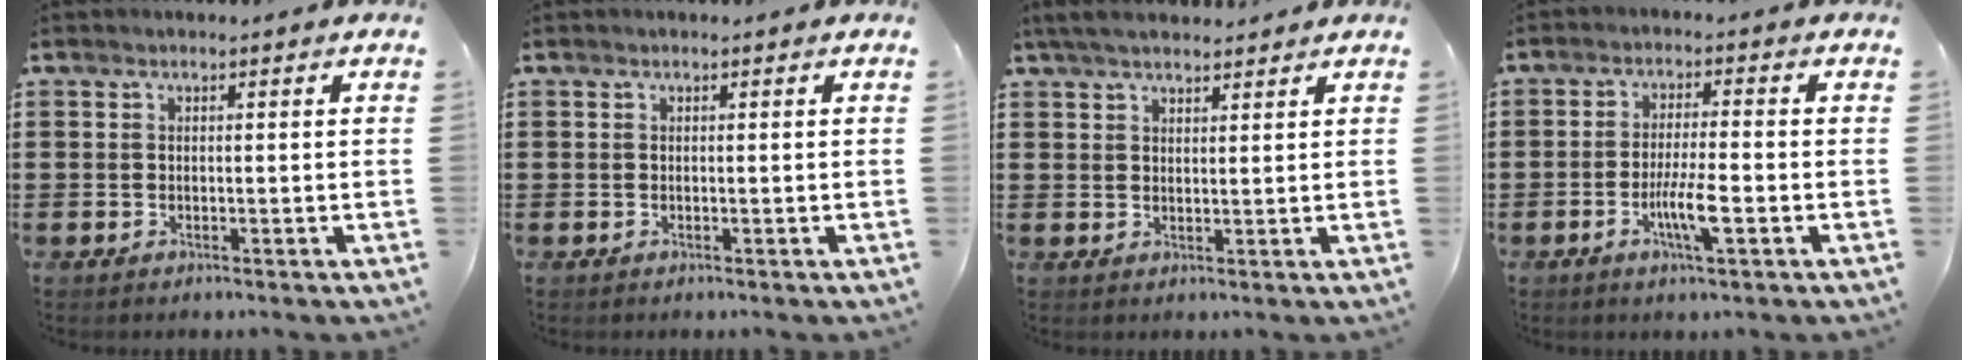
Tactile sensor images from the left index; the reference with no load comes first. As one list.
[{"total": 0.0}, {"total": 3.8, "force": [3.3, 0.9, 1.7], "torque": [-0.041, 0.000, 0.063]}, {"total": 5.6, "force": [-2.0, 0.9, 5.2], "torque": [-0.098, -0.005, -0.037]}]